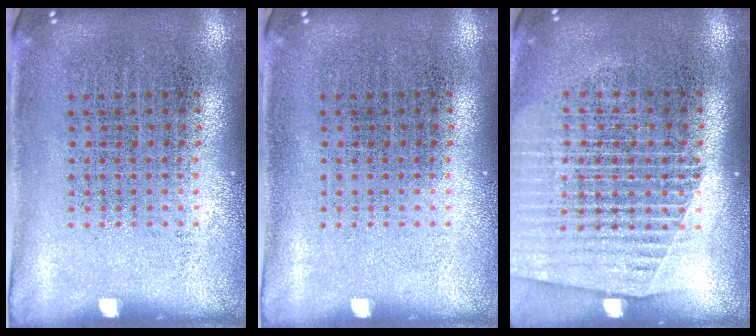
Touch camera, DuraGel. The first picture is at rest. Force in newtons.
{"total": 0.0}
{"total": 1.6, "press": 1.5, "slide": 0.5}